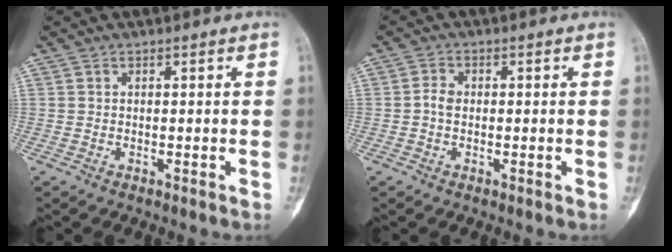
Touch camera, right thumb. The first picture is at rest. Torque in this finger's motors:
{"motor_torque": [-0.17, -0.14, 0.37, -0.22, 0.02]}